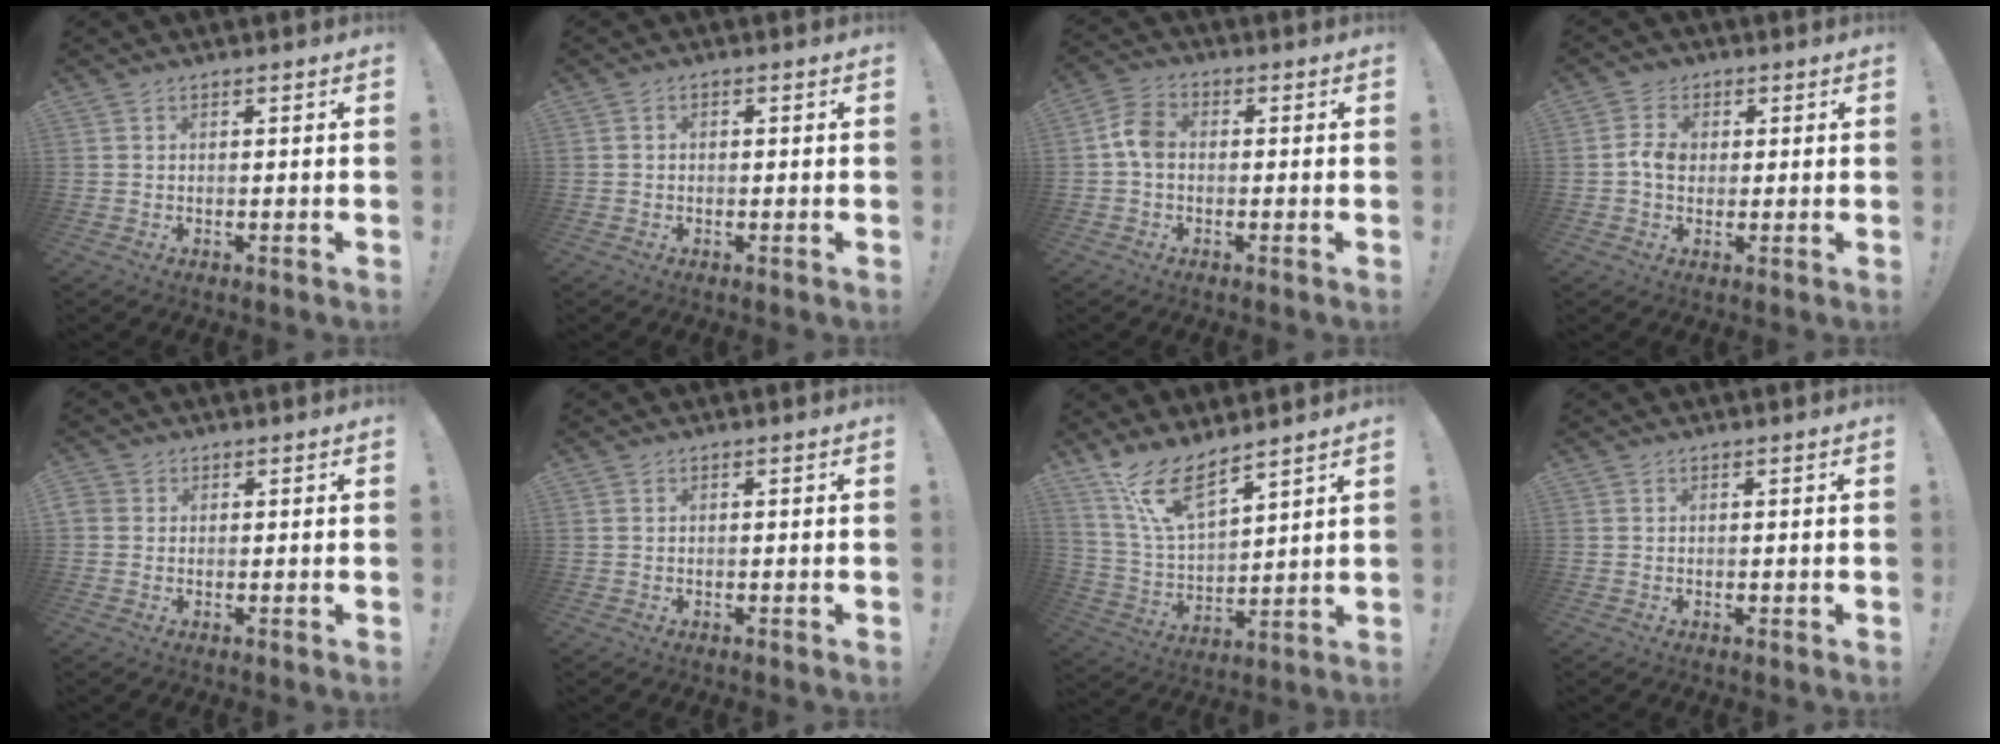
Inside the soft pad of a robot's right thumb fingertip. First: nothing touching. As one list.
[{"total": 1.0, "force": [-0.5, 0.6, 0.6], "torque": [-0.013, 0.005, -0.009]}, {"total": 6.6, "force": [-0.4, 4.5, 4.8], "torque": [-0.090, 0.016, -0.004]}, {"total": 5.8, "force": [0.1, 4.8, 3.2], "torque": [-0.056, 0.007, 0.001]}, {"total": 2.4, "force": [0.6, 2.1, 0.8], "torque": [-0.017, 0.005, 0.014]}, {"total": 0.0}, {"total": 12.9, "force": [10.0, 4.0, 7.1], "torque": [-0.148, -0.059, 0.187]}, {"total": 0.0}]